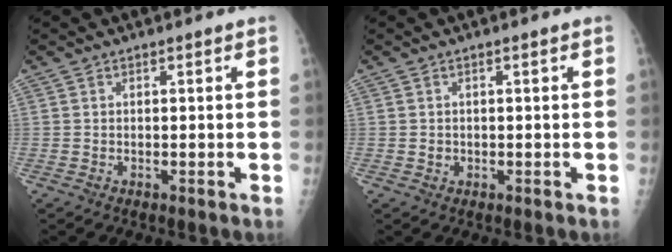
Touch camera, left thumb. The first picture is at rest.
{"total": 0.8, "force": [-0.2, 0.8, 0.2], "torque": [0.002, 0.002, -0.001]}